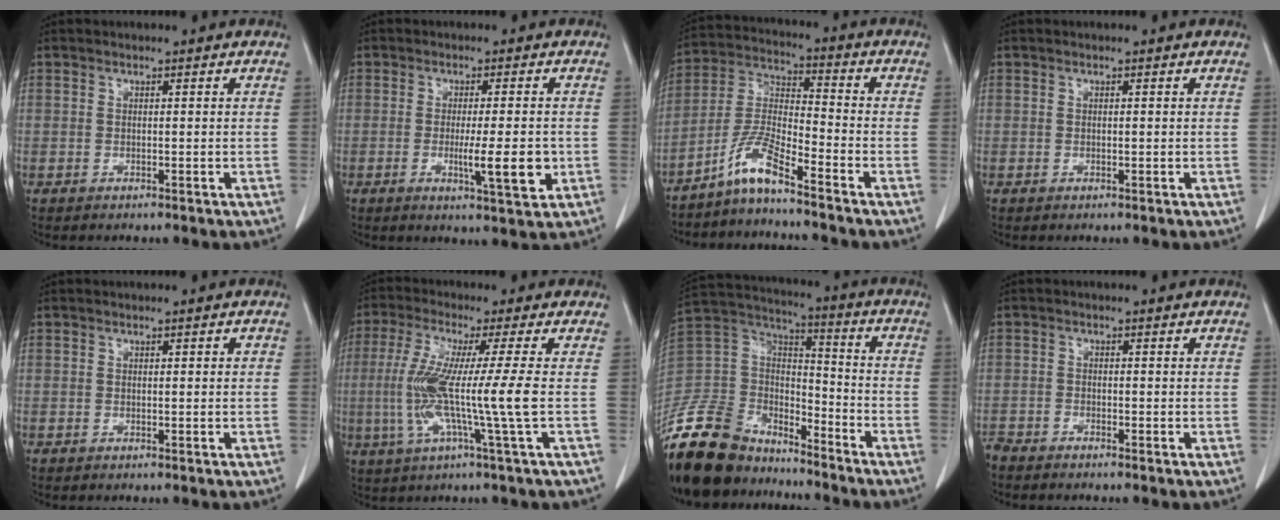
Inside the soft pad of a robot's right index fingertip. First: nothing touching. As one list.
[{"total": 6.5, "force": [-1.4, 0.6, 6.3], "torque": [-0.096, -0.010, -0.018]}, {"total": 7.3, "force": [-5.8, 0.0, 4.5], "torque": [-0.102, 0.000, -0.119]}, {"total": 0.0}, {"total": 0.7, "force": [0.1, 0.3, 0.6], "torque": [-0.008, 0.005, 0.003]}, {"total": 10.9, "force": [-1.0, -1.8, 10.7], "torque": [-0.217, -0.020, -0.023]}, {"total": 21.3, "force": [-17.7, 9.2, 7.5], "torque": [-0.188, 0.018, -0.323]}, {"total": 2.4, "force": [-2.3, 0.3, 0.7], "torque": [-0.010, -0.003, -0.043]}]